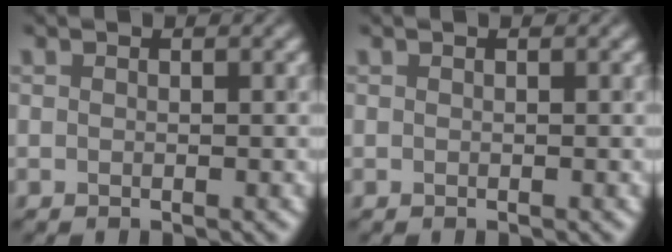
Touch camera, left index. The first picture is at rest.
{"total": 0.0}